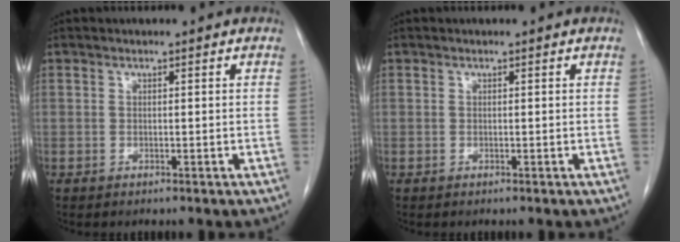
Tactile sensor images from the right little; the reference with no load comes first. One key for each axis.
{"total": 0.0}